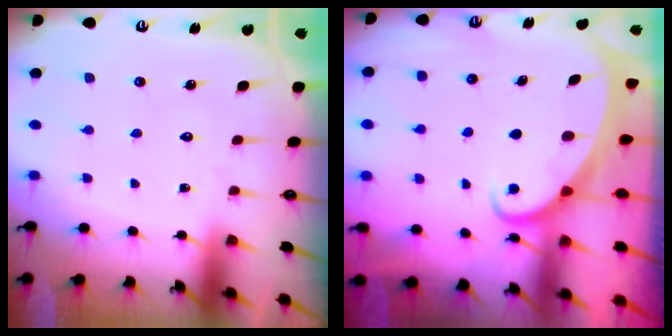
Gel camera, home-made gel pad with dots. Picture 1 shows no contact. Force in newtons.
{"total": 2.1, "press": 2.1, "slide": 0.0}